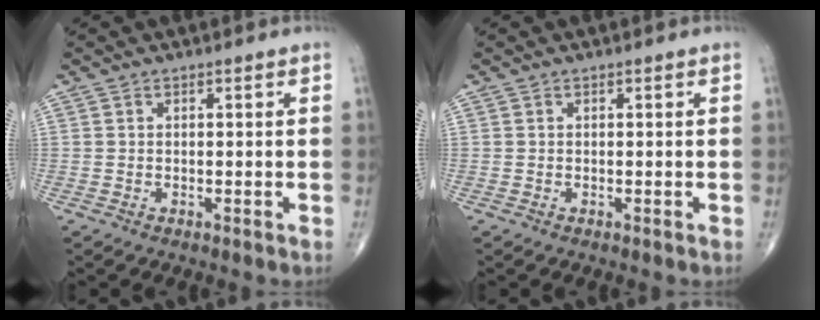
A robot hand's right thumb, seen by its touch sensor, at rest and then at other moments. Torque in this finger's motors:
{"motor_torque": [0.32, -0.44, 0.30, -0.02, -0.05]}